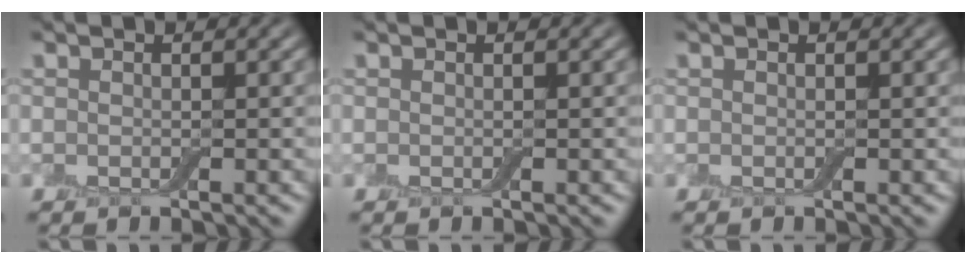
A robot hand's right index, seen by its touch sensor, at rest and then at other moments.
{"total": 0.0}
{"total": 0.0}